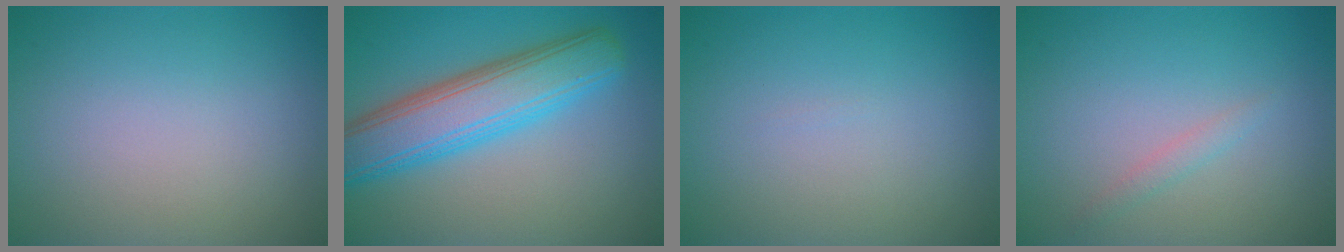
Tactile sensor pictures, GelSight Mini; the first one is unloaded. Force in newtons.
{"total": 7.7, "press": 7.7, "slide": 0.4}
{"total": 0.0}
{"total": 1.0, "press": 1.0, "slide": 0.0}